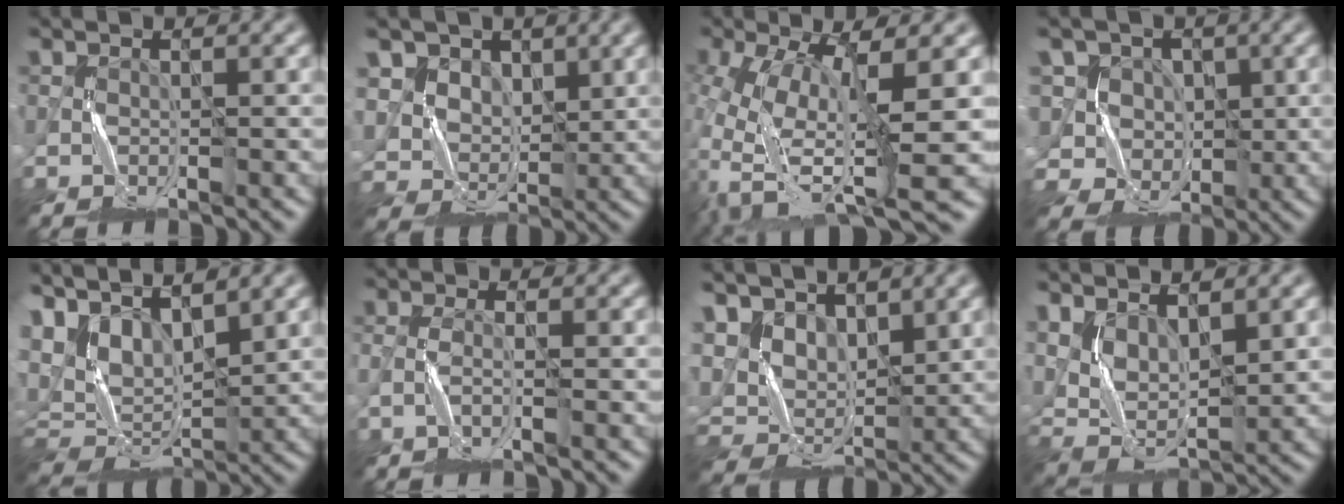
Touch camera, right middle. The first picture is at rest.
{"total": 7.0, "force": [3.4, 5.3, 2.9], "torque": [-0.081, 0.004, 0.067]}
{"total": 9.7, "force": [-1.5, 3.5, 8.9], "torque": [-0.176, -0.015, -0.028]}
{"total": 6.1, "force": [2.2, 5.3, 2.0], "torque": [-0.046, 0.000, 0.036]}
{"total": 7.0, "force": [3.6, 3.9, 4.5], "torque": [-0.101, 0.013, 0.069]}
{"total": 1.2, "force": [-0.9, 0.1, 0.7], "torque": [-0.020, 0.005, -0.022]}
{"total": 6.6, "force": [4.3, 4.0, 3.1], "torque": [-0.086, 0.008, 0.073]}
{"total": 4.9, "force": [2.1, 2.4, 3.7], "torque": [-0.083, -0.007, 0.047]}